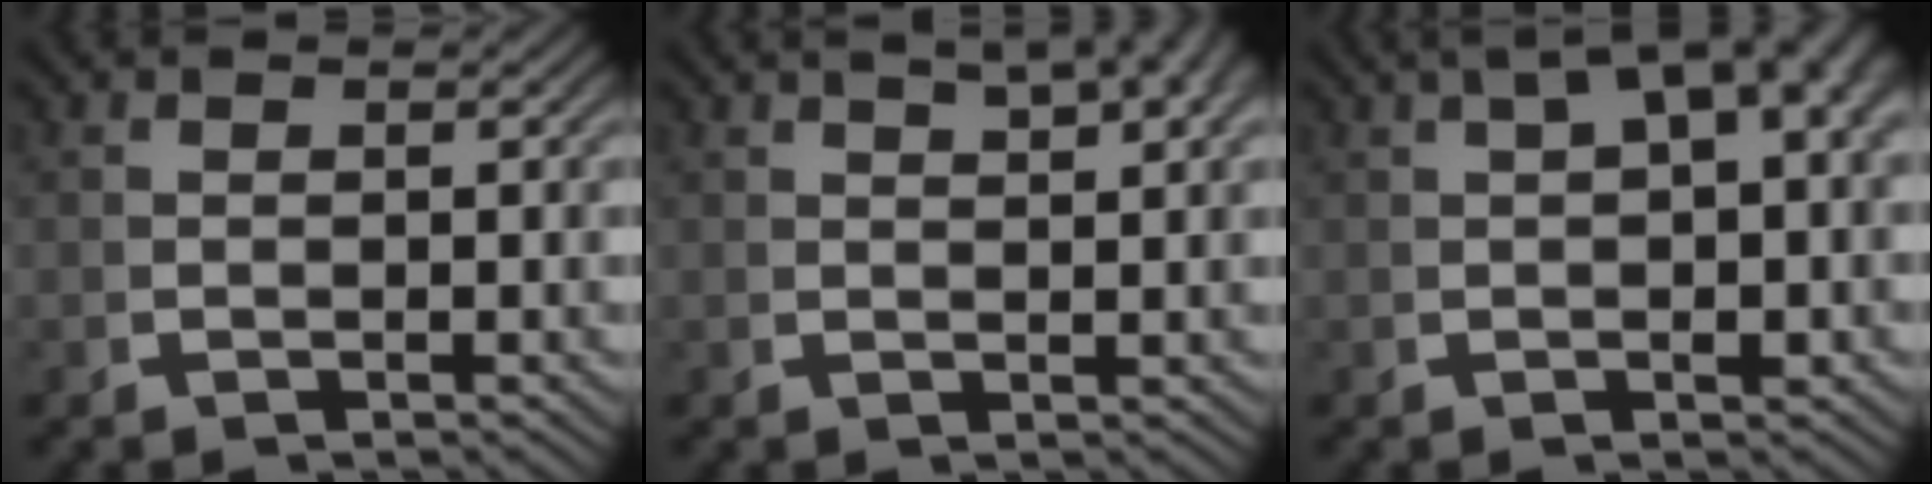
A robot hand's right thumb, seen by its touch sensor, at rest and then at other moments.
{"total": 5.9, "force": [3.4, 2.3, 4.2], "torque": [-0.034, 0.024, 0.045]}
{"total": 6.8, "force": [2.5, 3.0, 5.6], "torque": [-0.070, 0.021, 0.031]}